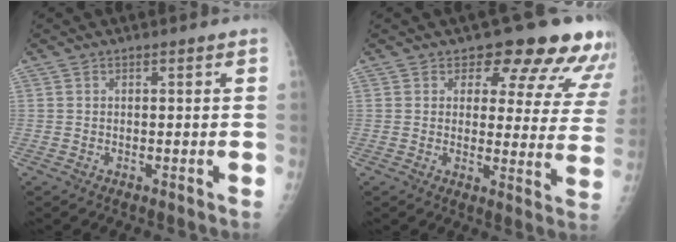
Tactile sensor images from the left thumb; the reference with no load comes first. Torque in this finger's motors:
{"motor_torque": [0.21, 0.32, 0.01, -0.20, 0.10]}